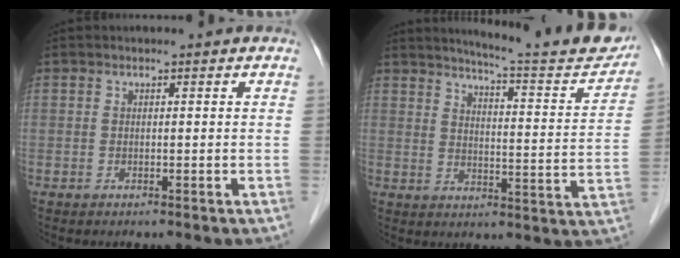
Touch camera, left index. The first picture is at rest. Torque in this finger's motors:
{"motor_torque": [0.86, -1.01, 0.20, 0.05]}